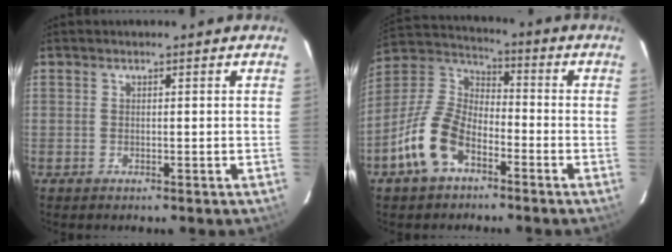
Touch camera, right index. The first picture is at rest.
{"total": 13.0, "force": [-6.9, 7.2, 8.3], "torque": [-0.177, 0.013, -0.133]}